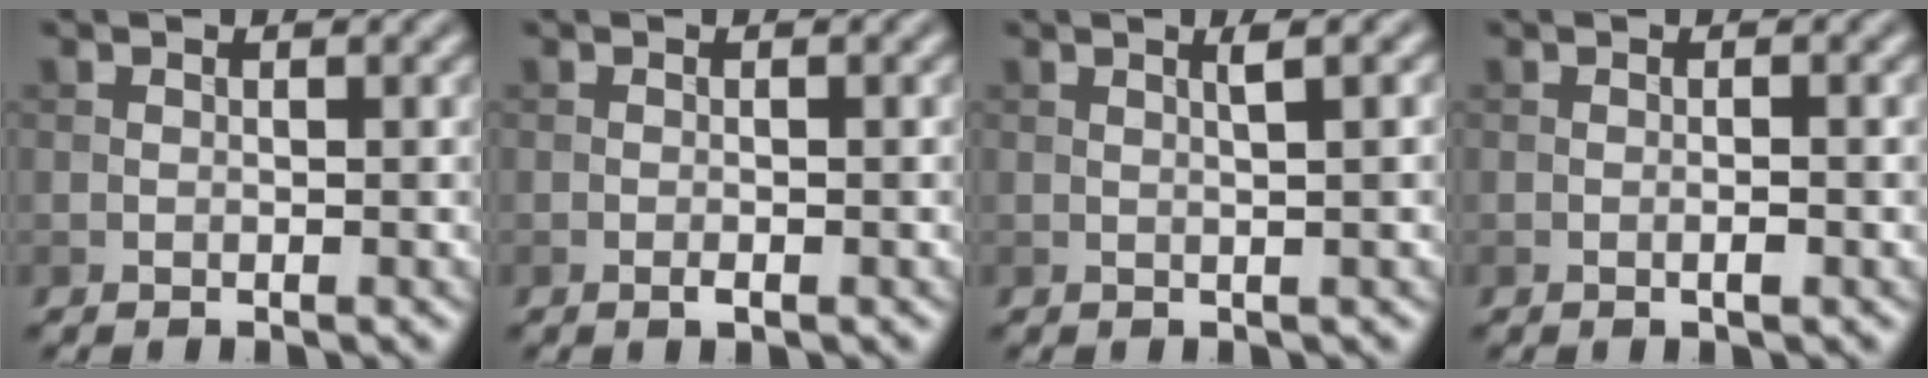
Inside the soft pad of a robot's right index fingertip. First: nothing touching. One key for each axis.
{"total": 1.0, "fx": -0.4, "fy": 0.1, "fz": 0.9, "tx": -0.016, "ty": -0.002, "tz": -0.008}
{"total": 2.0, "fx": 0.6, "fy": 0.4, "fz": 1.8, "tx": -0.028, "ty": 0.007, "tz": 0.004}
{"total": 1.2, "fx": -0.3, "fy": 0.2, "fz": 1.2, "tx": -0.018, "ty": 0.000, "tz": -0.007}